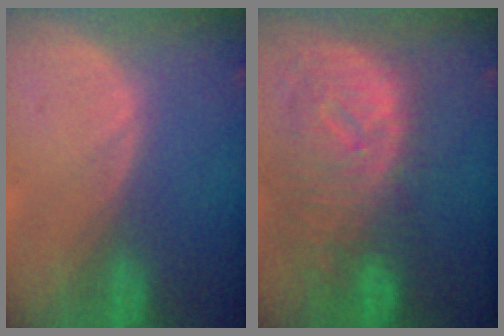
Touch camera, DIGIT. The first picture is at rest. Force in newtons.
{"total": 11.9, "press": 10.2, "slide": 6.2}